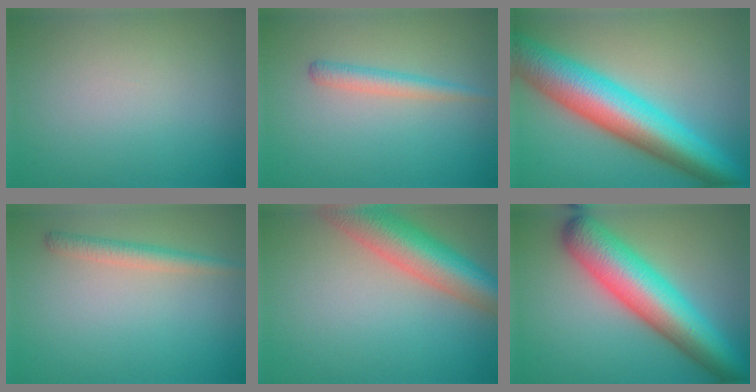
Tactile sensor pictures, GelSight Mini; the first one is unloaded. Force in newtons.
{"total": 1.9, "press": 1.9, "slide": 0.1}
{"total": 11.2, "press": 11.2, "slide": 0.1}
{"total": 2.1, "press": 2.1, "slide": 0.1}
{"total": 8.3, "press": 8.3, "slide": 0.4}
{"total": 10.1, "press": 10.1, "slide": 0.4}